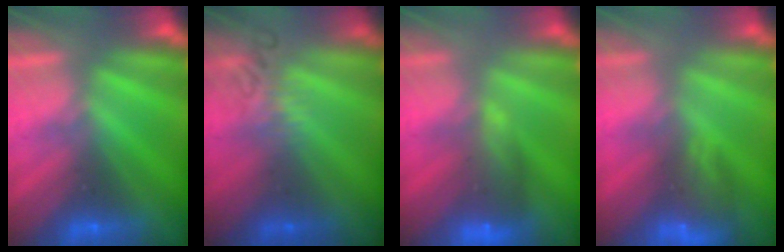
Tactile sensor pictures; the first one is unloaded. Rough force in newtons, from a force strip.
{"total": 2.4}
{"total": 8.0}
{"total": 7.6}